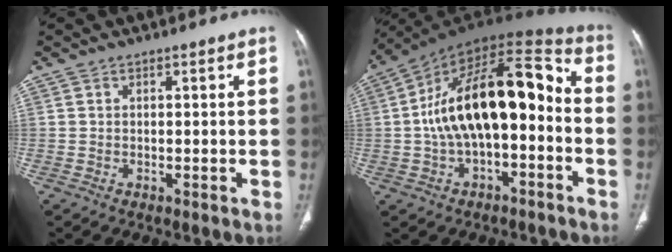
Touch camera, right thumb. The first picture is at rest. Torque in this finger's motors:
{"motor_torque": [2.50, 2.51, 1.64, -1.12, 0.60]}